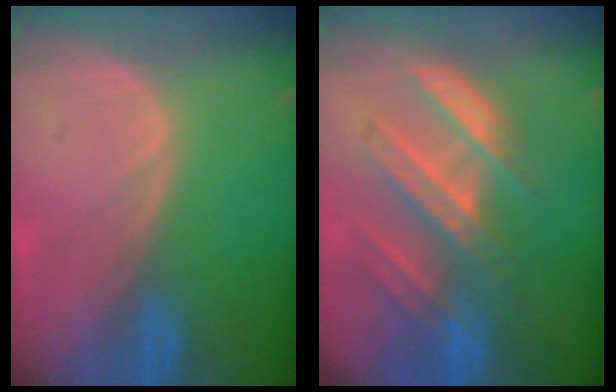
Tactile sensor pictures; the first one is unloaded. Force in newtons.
{"total": 8.2, "press": 7.8, "slide": 2.5}